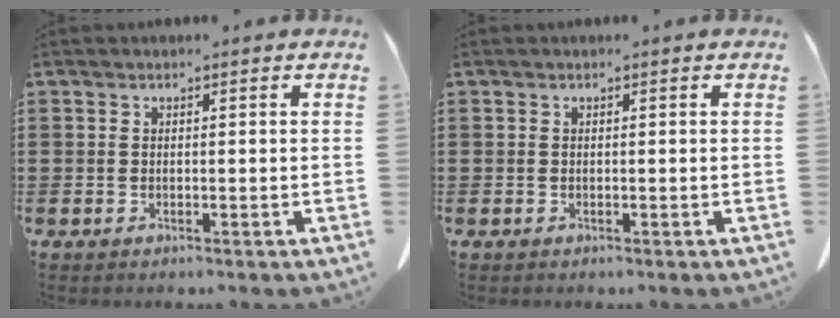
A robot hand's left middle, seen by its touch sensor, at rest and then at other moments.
{"total": 0.0}